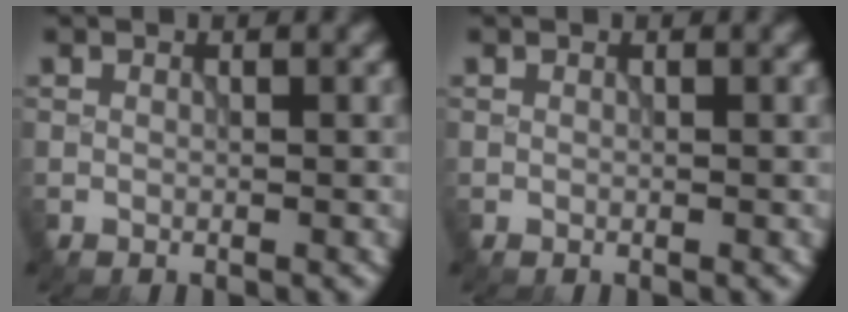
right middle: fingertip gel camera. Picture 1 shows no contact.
{"total": 0.0}